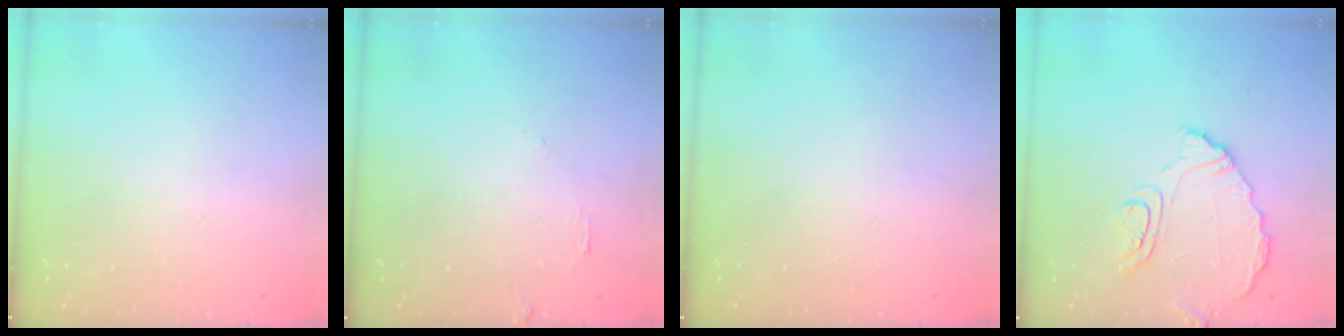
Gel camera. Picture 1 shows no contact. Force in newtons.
{"total": 5.6, "press": 5.6, "slide": 0.2}
{"total": 0.0}
{"total": 9.1, "press": 9.1, "slide": 1.1}